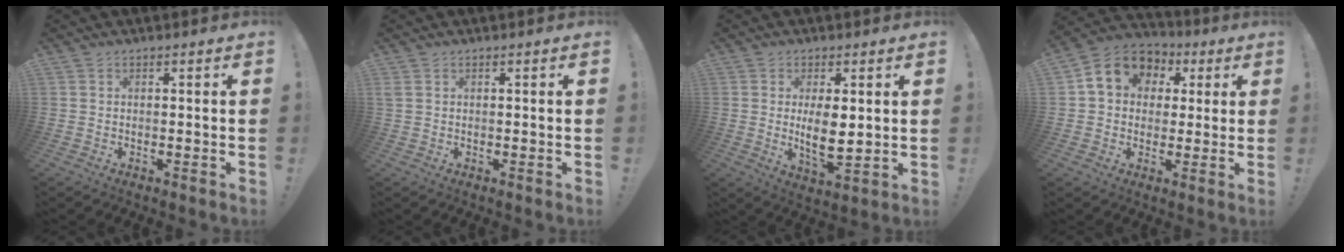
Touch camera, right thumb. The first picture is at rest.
{"total": 1.3, "force": [0.5, 0.9, 0.8], "torque": [-0.020, 0.004, 0.011]}
{"total": 8.5, "force": [0.9, 3.7, 7.6], "torque": [-0.117, -0.021, 0.013]}
{"total": 12.1, "force": [3.6, 9.9, 5.8], "torque": [-0.078, -0.007, 0.071]}